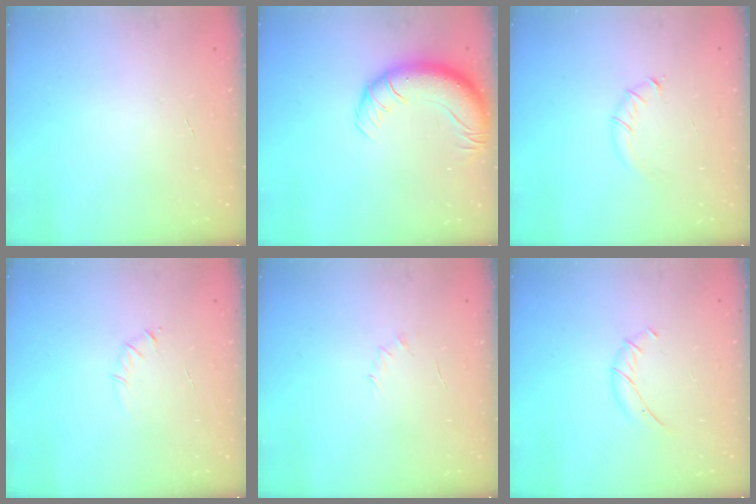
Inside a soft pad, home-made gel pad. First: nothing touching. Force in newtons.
{"total": 13.9, "press": 13.5, "slide": 3.2}
{"total": 3.2, "press": 3.1, "slide": 0.9}
{"total": 2.7, "press": 2.6, "slide": 0.8}
{"total": 2.5, "press": 2.4, "slide": 0.7}
{"total": 5.1, "press": 5.0, "slide": 0.8}